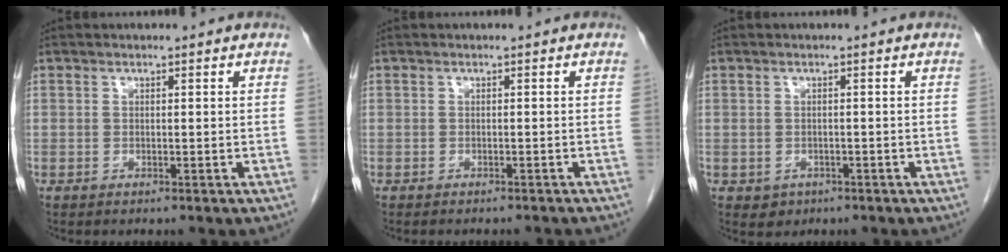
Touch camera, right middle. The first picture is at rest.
{"total": 5.5, "force": [-5.0, 1.2, 2.0], "torque": [-0.025, -0.007, -0.053]}
{"total": 1.9, "force": [-0.8, 1.6, 0.4], "torque": [-0.004, 0.005, -0.003]}